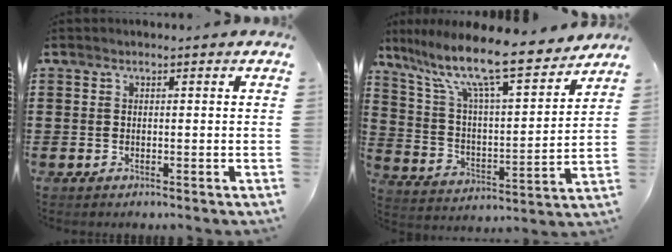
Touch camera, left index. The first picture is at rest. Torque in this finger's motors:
{"motor_torque": [2.14, 0.00, 1.05, 0.21]}